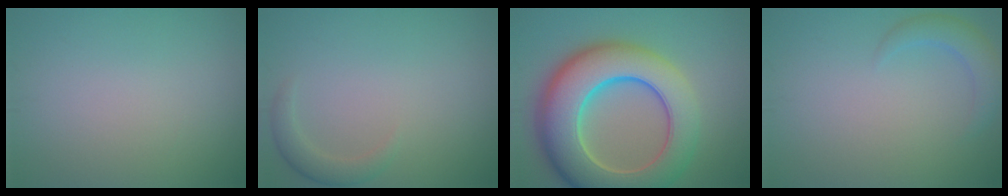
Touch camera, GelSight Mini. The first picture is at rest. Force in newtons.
{"total": 1.9, "press": 1.9, "slide": 0.3}
{"total": 12.8, "press": 12.8, "slide": 0.5}
{"total": 2.4, "press": 2.4, "slide": 0.2}